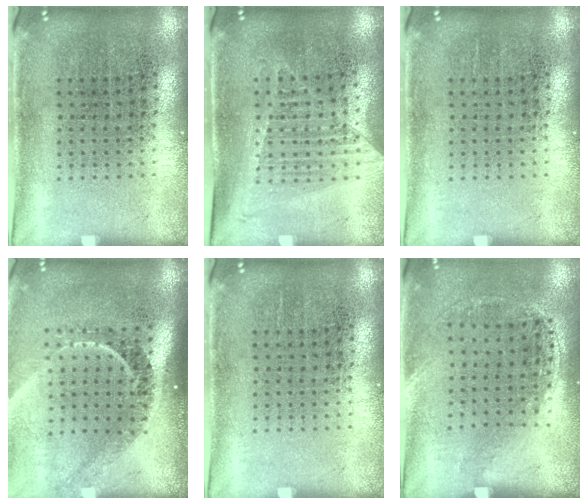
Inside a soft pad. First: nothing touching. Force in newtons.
{"total": 1.3, "press": 1.2, "slide": 0.6}
{"total": 0.0}
{"total": 2.3, "press": 1.6, "slide": 1.6}
{"total": 0.0}
{"total": 1.4, "press": 1.0, "slide": 1.0}